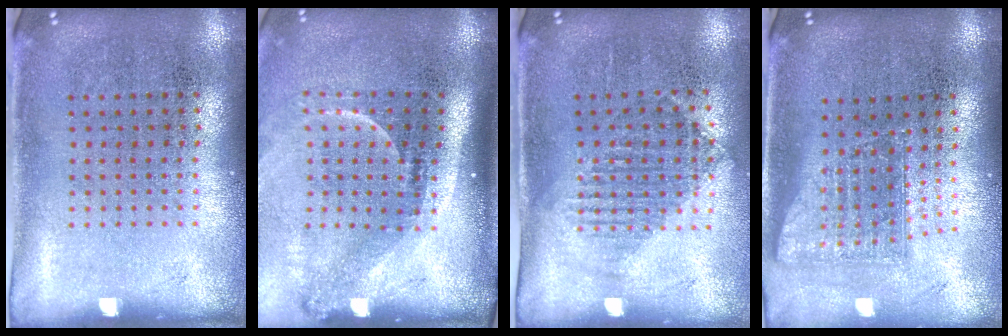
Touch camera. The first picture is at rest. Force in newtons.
{"total": 2.3, "press": 1.5, "slide": 1.7}
{"total": 1.2, "press": 1.1, "slide": 0.5}
{"total": 1.7, "press": 1.2, "slide": 1.1}